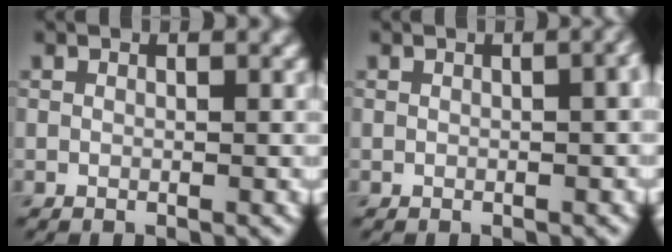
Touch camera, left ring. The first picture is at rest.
{"total": 2.6, "force": [0.4, 1.2, 2.3], "torque": [-0.011, 0.010, 0.004]}